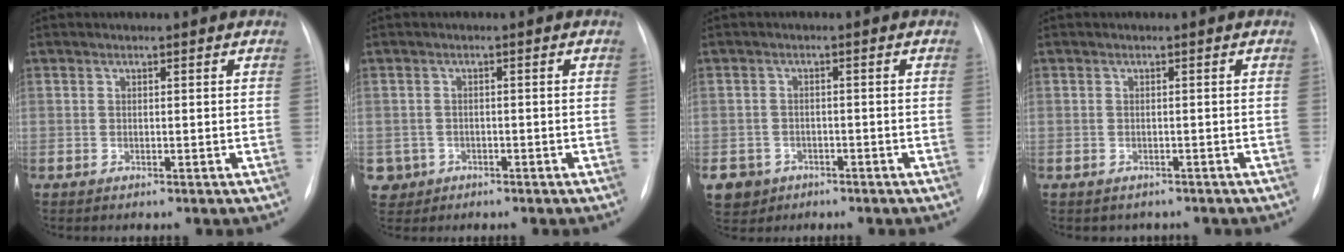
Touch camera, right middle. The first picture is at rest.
{"total": 3.3, "force": [-1.4, 3.0, -0.1], "torque": [0.000, 0.008, -0.022]}
{"total": 5.8, "force": [-3.1, 4.8, 0.7], "torque": [-0.021, 0.004, -0.045]}
{"total": 2.4, "force": [-2.1, 1.3, 0.2], "torque": [-0.006, 0.006, -0.024]}